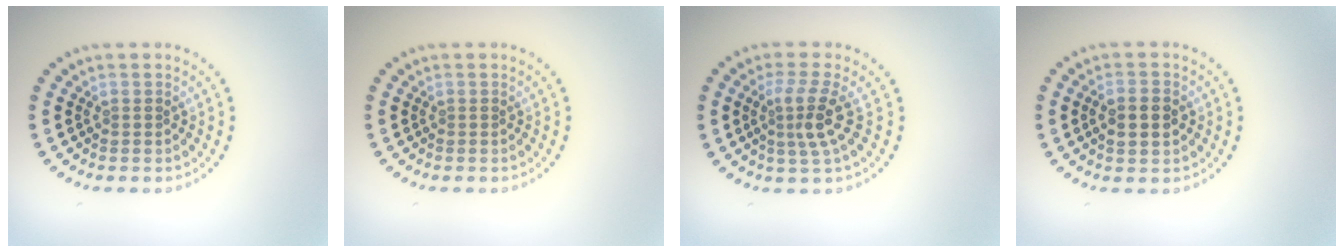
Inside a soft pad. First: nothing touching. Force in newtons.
{"total": 0.0}
{"total": 3.0, "press": 2.3, "slide": 2.0}
{"total": 2.6, "press": 2.6, "slide": 0.1}